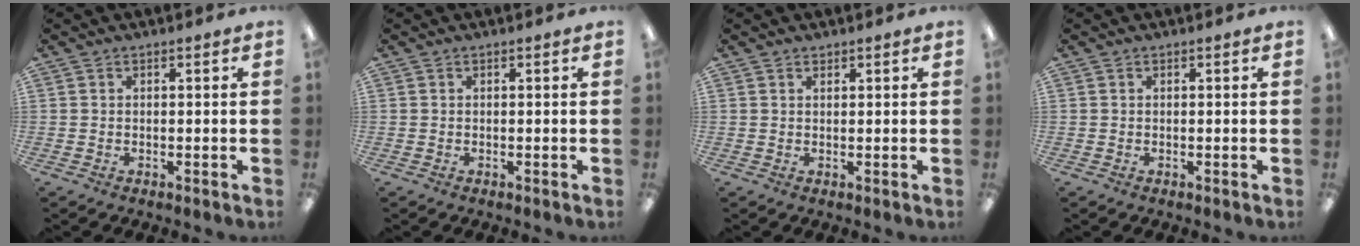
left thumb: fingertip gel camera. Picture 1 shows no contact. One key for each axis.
{"total": 0.0}
{"total": 0.8, "fx": 0.7, "fy": 0.3, "fz": 0.2, "tx": -0.003, "ty": 0.001, "tz": 0.014}
{"total": 0.0}